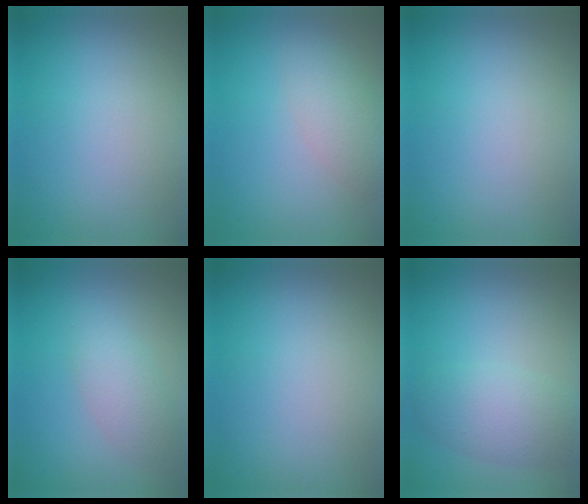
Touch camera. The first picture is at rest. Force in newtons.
{"total": 3.1, "press": 3.1, "slide": 0.2}
{"total": 0.0}
{"total": 2.8, "press": 2.8, "slide": 0.1}
{"total": 0.0}
{"total": 4.1, "press": 4.1, "slide": 0.2}